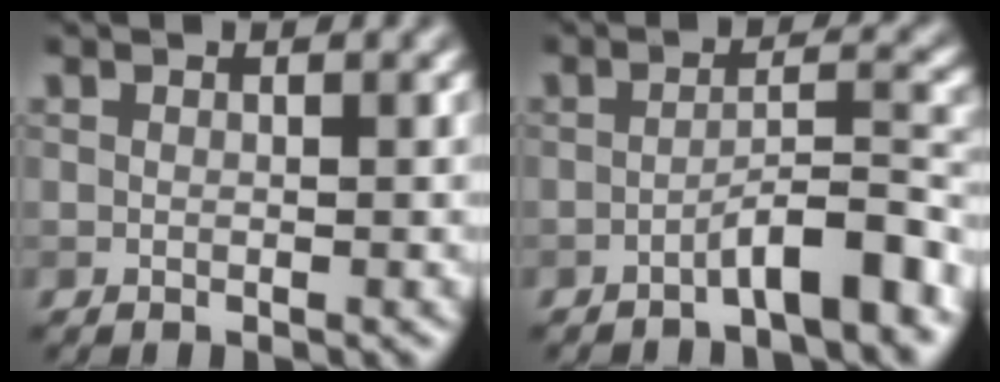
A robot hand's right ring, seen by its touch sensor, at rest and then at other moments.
{"total": 4.4, "force": [-2.9, 0.6, 3.3], "torque": [-0.049, 0.016, -0.056]}